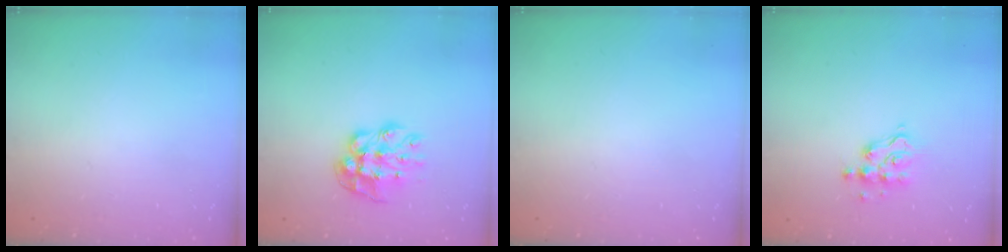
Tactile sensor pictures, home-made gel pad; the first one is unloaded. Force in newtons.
{"total": 11.0, "press": 11.0, "slide": 1.0}
{"total": 0.0}
{"total": 7.1, "press": 7.1, "slide": 0.3}